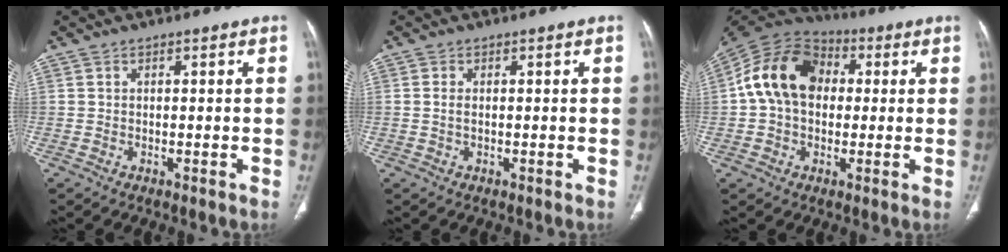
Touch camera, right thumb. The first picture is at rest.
{"total": 1.3, "force": [0.0, 0.7, 1.1], "torque": [-0.027, 0.000, -0.001]}
{"total": 15.4, "force": [1.7, 11.4, 10.2], "torque": [-0.167, 0.033, 0.018]}